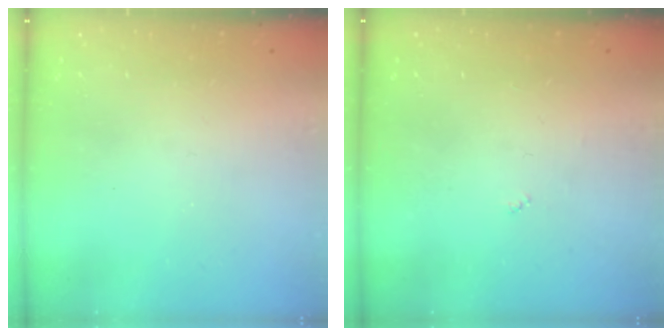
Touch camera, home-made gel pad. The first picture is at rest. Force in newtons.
{"total": 2.7, "press": 2.7, "slide": 0.4}